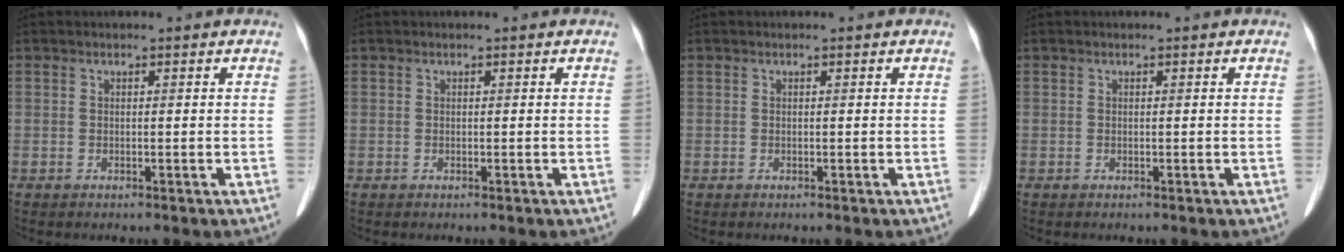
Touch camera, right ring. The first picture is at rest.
{"total": 0.0}
{"total": 0.0}
{"total": 0.0}